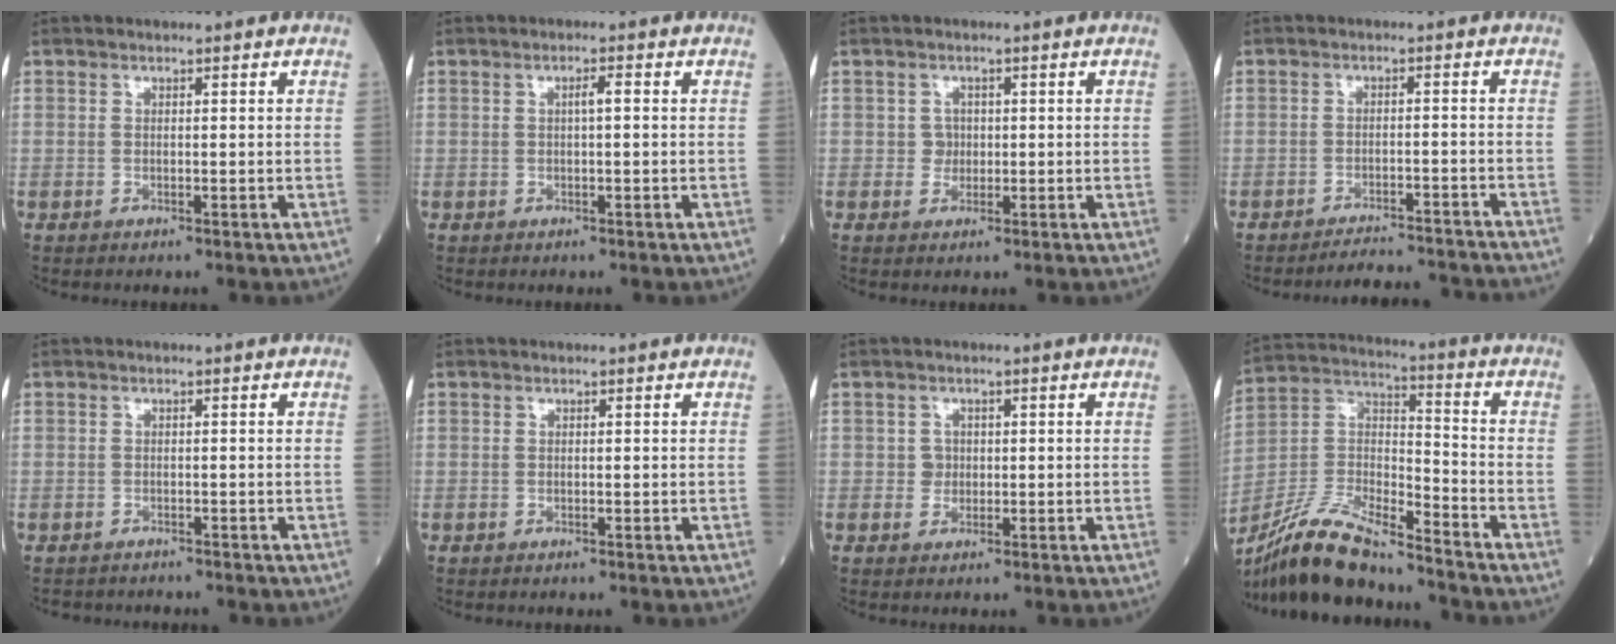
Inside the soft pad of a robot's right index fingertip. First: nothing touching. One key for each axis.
{"total": 1.8, "fx": 0.2, "fy": 0.2, "fz": 1.7, "tx": -0.029, "ty": 0.005, "tz": 0.003}
{"total": 1.9, "fx": 0.0, "fy": 1.8, "fz": 0.6, "tx": -0.004, "ty": 0.003, "tz": -0.001}
{"total": 8.0, "fx": -7.9, "fy": 0.1, "fz": 0.9, "tx": -0.003, "ty": 0.004, "tz": -0.108}
{"total": 2.4, "fx": -2.2, "fy": 1.0, "fz": -0.1, "tx": 0.000, "ty": -0.001, "tz": -0.035}
{"total": 0.0}
{"total": 1.8, "fx": 0.1, "fy": 1.7, "fz": 0.5, "tx": -0.005, "ty": 0.003, "tz": 0.001}
{"total": 16.2, "fx": -14.5, "fy": 2.4, "fz": 6.8, "tx": -0.134, "ty": 0.010, "tz": -0.272}